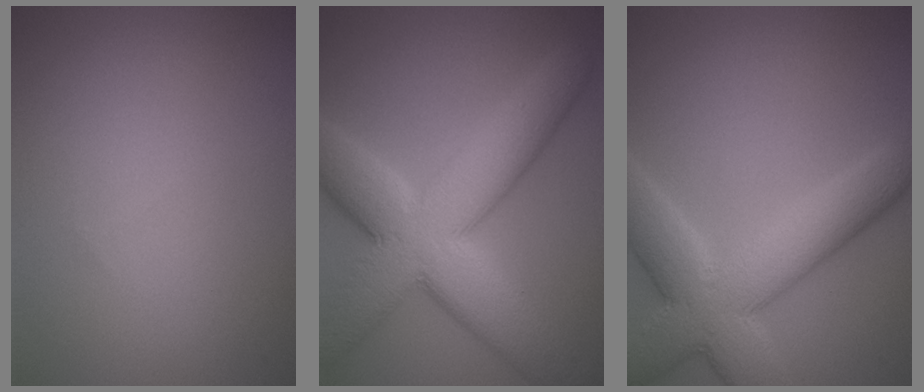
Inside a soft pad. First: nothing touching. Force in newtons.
{"total": 11.2, "press": 11.2, "slide": 0.4}
{"total": 9.1, "press": 9.0, "slide": 0.5}